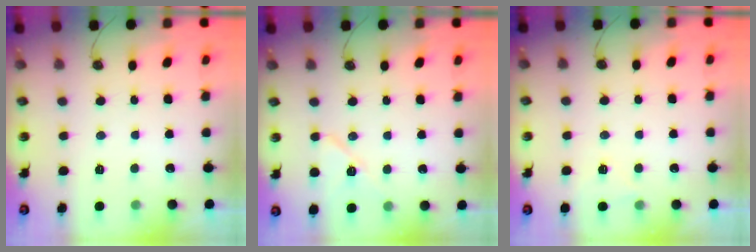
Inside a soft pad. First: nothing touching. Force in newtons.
{"total": 8.9, "press": 8.9, "slide": 1.1}
{"total": 4.0, "press": 3.9, "slide": 0.7}